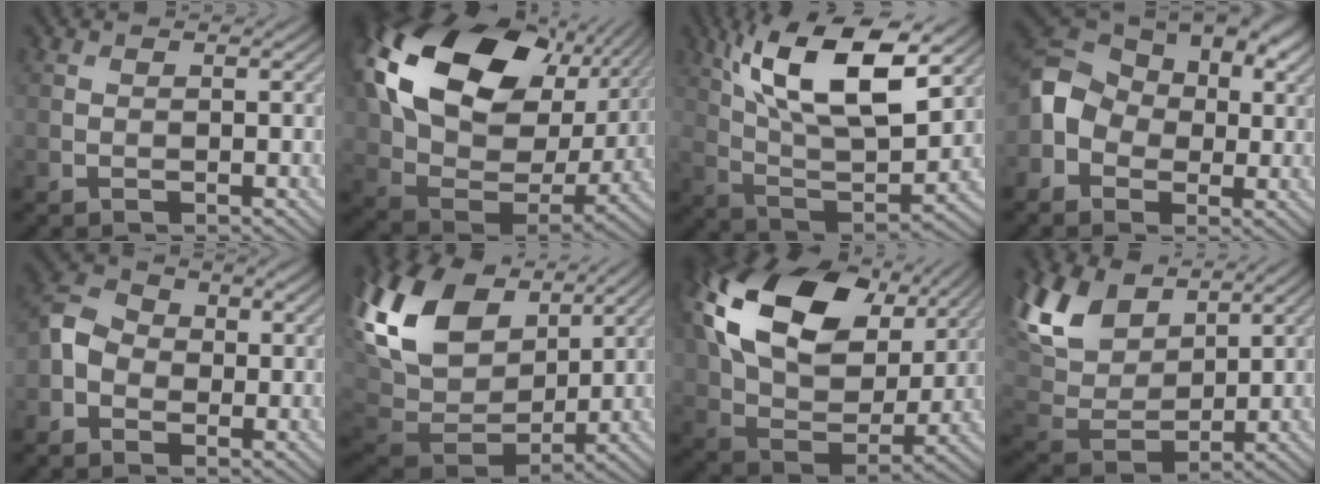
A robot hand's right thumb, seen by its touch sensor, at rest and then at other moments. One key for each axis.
{"total": 21.0, "fx": 7.9, "fy": 13.8, "fz": 13.7, "tx": -0.311, "ty": 0.014, "tz": 0.157}
{"total": 16.1, "fx": 7.5, "fy": 6.2, "fz": 12.8, "tx": -0.259, "ty": 0.000, "tz": 0.136}
{"total": 9.1, "fx": 0.1, "fy": 7.1, "fz": 5.8, "tx": -0.125, "ty": 0.007, "tz": -0.016}
{"total": 5.0, "fx": -1.3, "fy": 4.0, "fz": 2.8, "tx": -0.063, "ty": 0.007, "tz": -0.037}
{"total": 17.3, "fx": 6.4, "fy": 11.5, "fz": 11.3, "tx": -0.299, "ty": 0.020, "tz": 0.130}
{"total": 18.8, "fx": 7.4, "fy": 12.0, "fz": 12.4, "tx": -0.275, "ty": 0.021, "tz": 0.138}
{"total": 12.0, "fx": 7.2, "fy": 6.5, "fz": 7.1, "tx": -0.201, "ty": 0.027, "tz": 0.134}